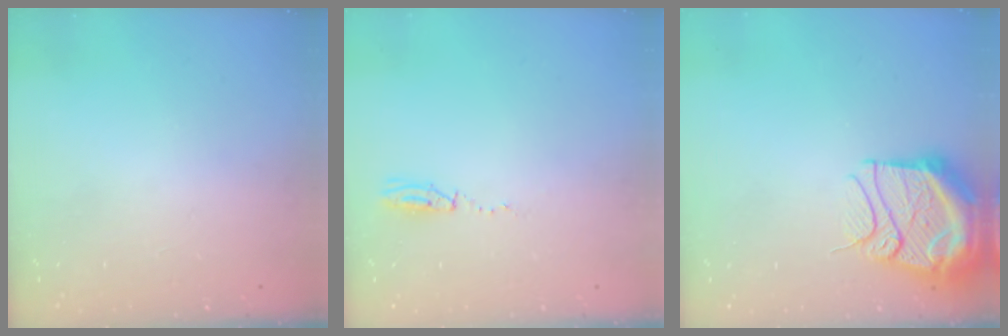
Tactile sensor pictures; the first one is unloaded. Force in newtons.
{"total": 3.5, "press": 2.8, "slide": 2.1}
{"total": 17.9, "press": 16.5, "slide": 6.9}